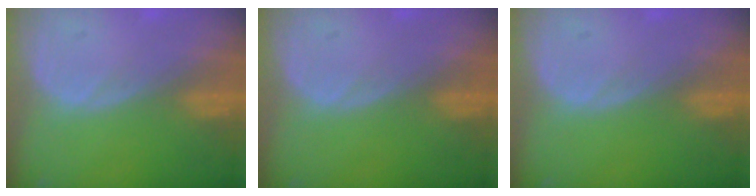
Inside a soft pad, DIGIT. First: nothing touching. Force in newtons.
{"total": 0.0}
{"total": 0.0}